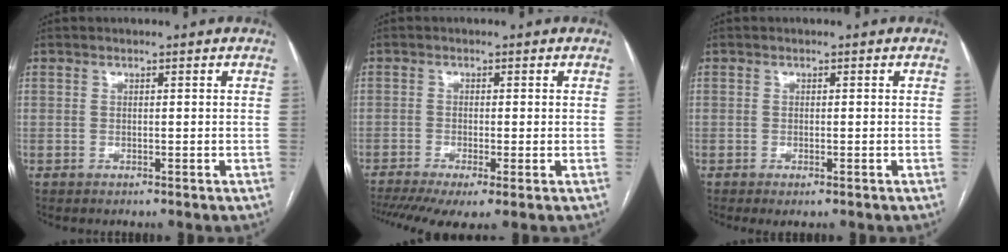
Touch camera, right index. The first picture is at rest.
{"total": 8.3, "force": [-5.1, 1.9, 6.3], "torque": [-0.115, -0.013, -0.088]}
{"total": 1.3, "force": [-0.7, 0.2, 1.1], "torque": [-0.017, -0.004, -0.009]}